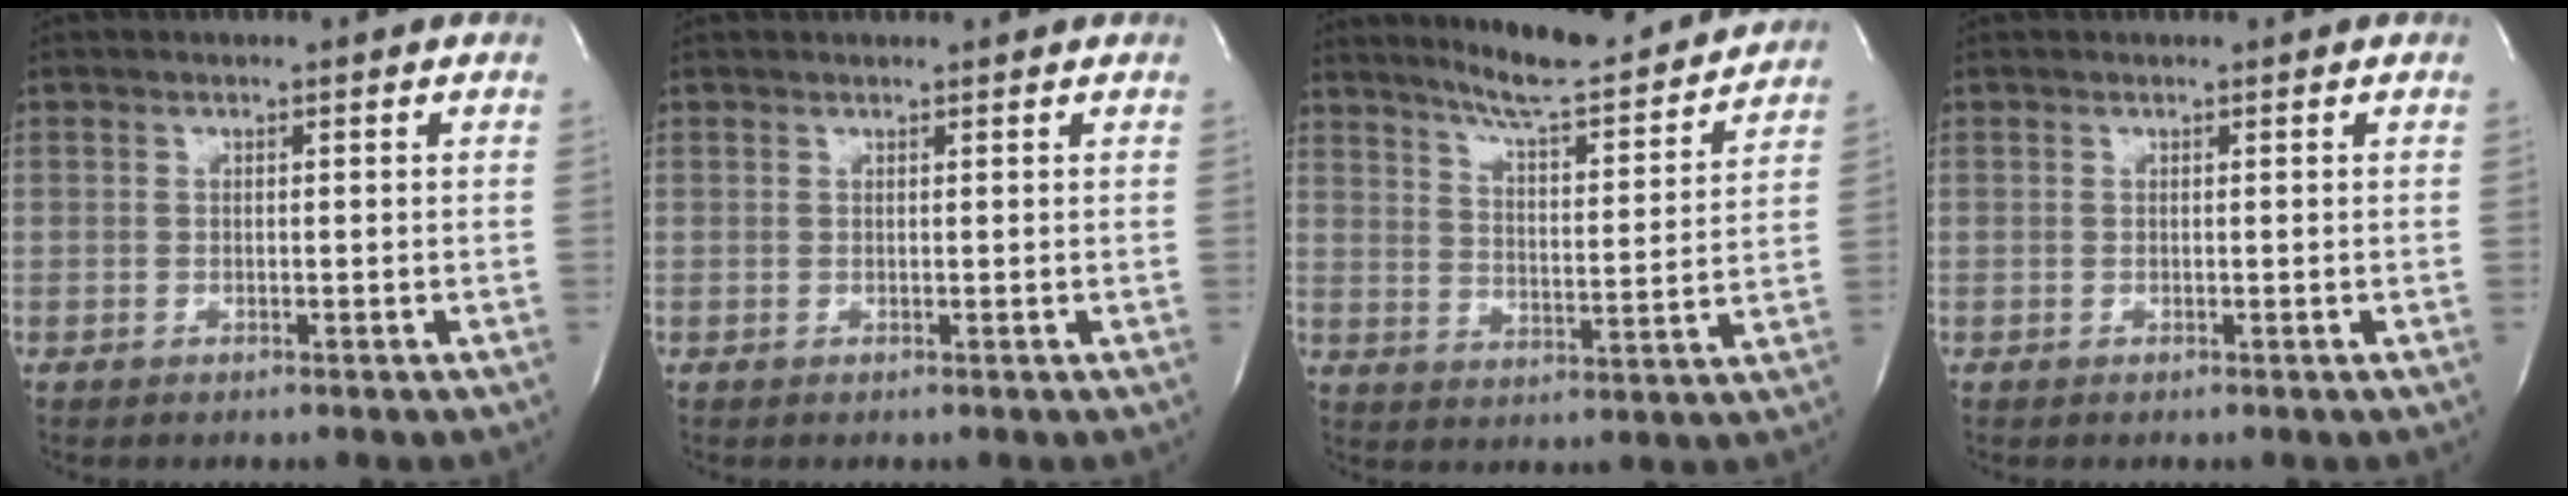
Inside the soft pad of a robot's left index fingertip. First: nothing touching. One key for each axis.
{"total": 1.8, "fx": 1.8, "fy": 0.0, "fz": 0.3, "tx": -0.008, "ty": 0.016, "tz": 0.025}
{"total": 16.0, "fx": 14.9, "fy": 1.4, "fz": 5.9, "tx": -0.092, "ty": -0.017, "tz": 0.210}
{"total": 0.0}